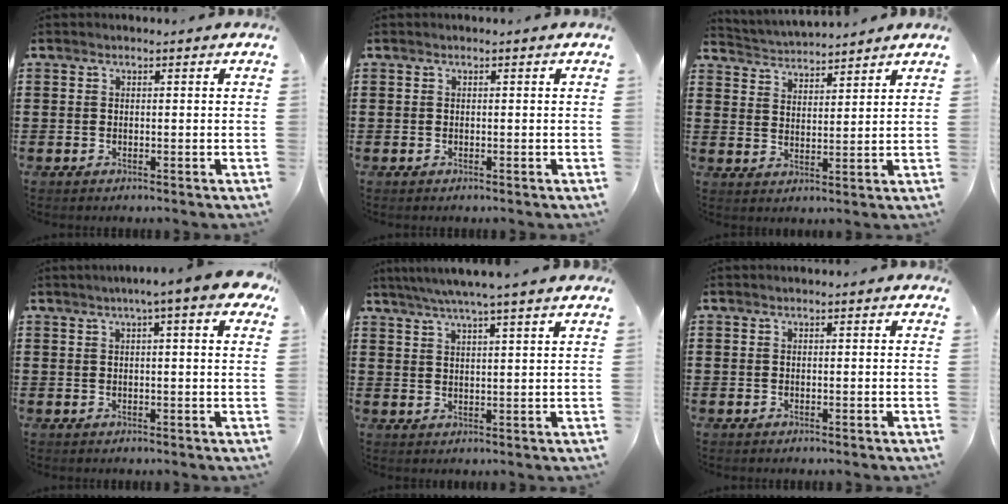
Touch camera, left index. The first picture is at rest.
{"total": 0.0}
{"total": 3.6, "force": [3.5, 0.2, -0.4], "torque": [-0.010, -0.018, 0.062]}
{"total": 4.9, "force": [2.8, 0.0, 4.1], "torque": [-0.076, 0.001, 0.046]}
{"total": 4.7, "force": [3.9, -0.6, 2.5], "torque": [-0.058, -0.012, 0.068]}
{"total": 0.0}